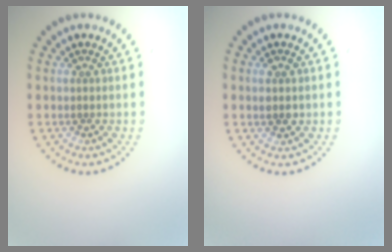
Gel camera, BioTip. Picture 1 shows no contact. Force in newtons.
{"total": 1.4, "press": 1.4, "slide": 0.4}